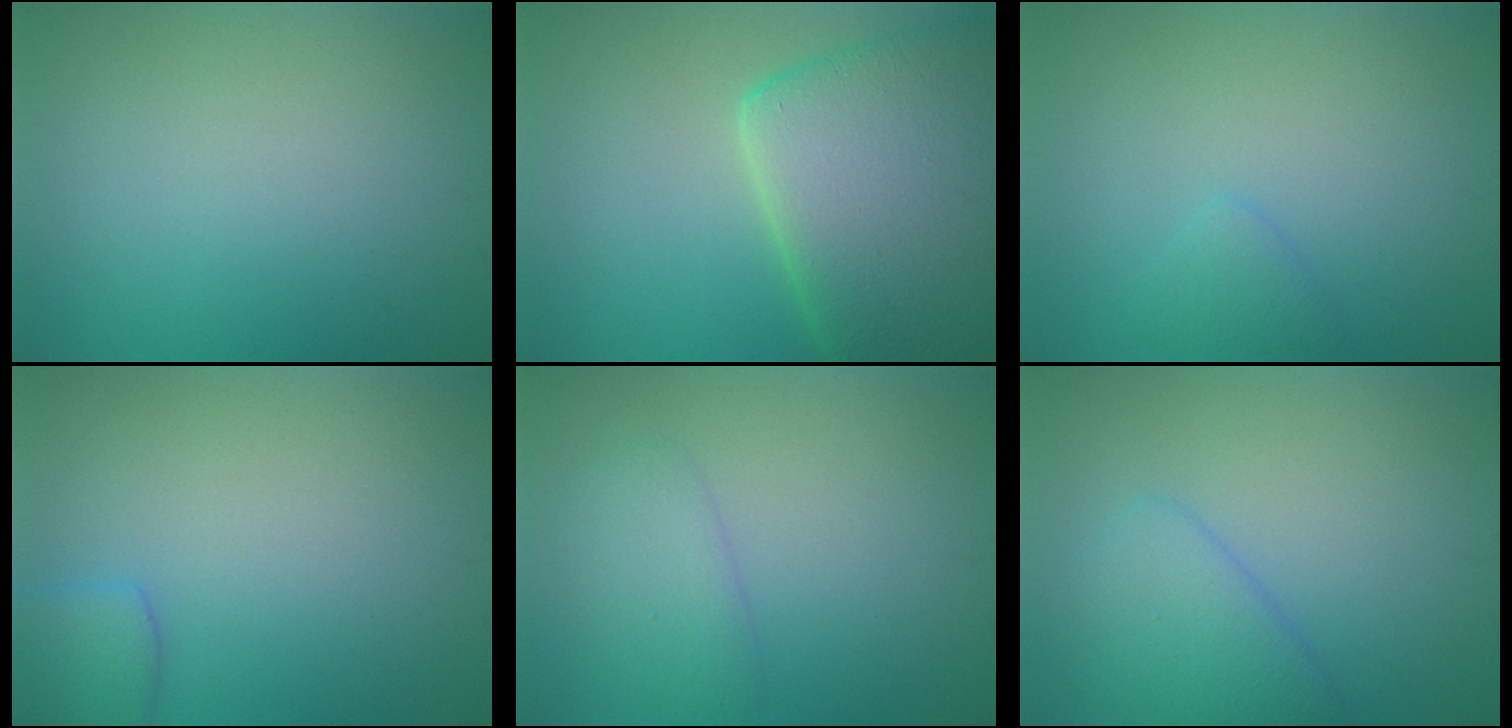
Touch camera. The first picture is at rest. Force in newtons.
{"total": 12.2, "press": 12.2, "slide": 0.6}
{"total": 1.2, "press": 1.1, "slide": 0.1}
{"total": 2.7, "press": 2.7, "slide": 0.1}
{"total": 2.2, "press": 2.2, "slide": 0.1}
{"total": 3.4, "press": 3.4, "slide": 0.2}